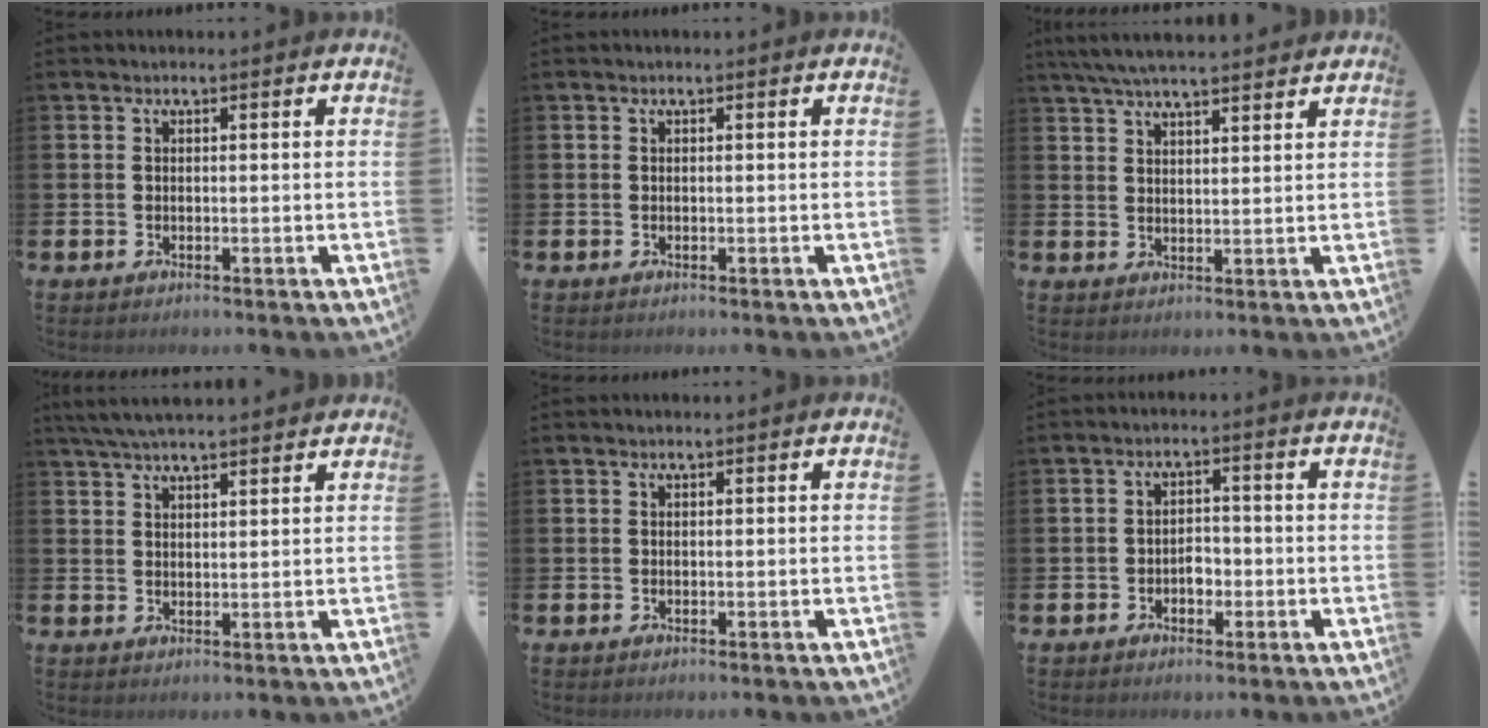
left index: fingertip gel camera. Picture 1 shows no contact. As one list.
[{"total": 0.0}, {"total": 5.8, "force": [5.5, 0.5, 1.8], "torque": [-0.057, -0.015, 0.102]}, {"total": 4.9, "force": [4.6, 0.5, 1.7], "torque": [-0.044, -0.010, 0.084]}, {"total": 0.0}, {"total": 2.3, "force": [-0.9, 1.6, 1.4], "torque": [-0.018, 0.003, -0.022]}]